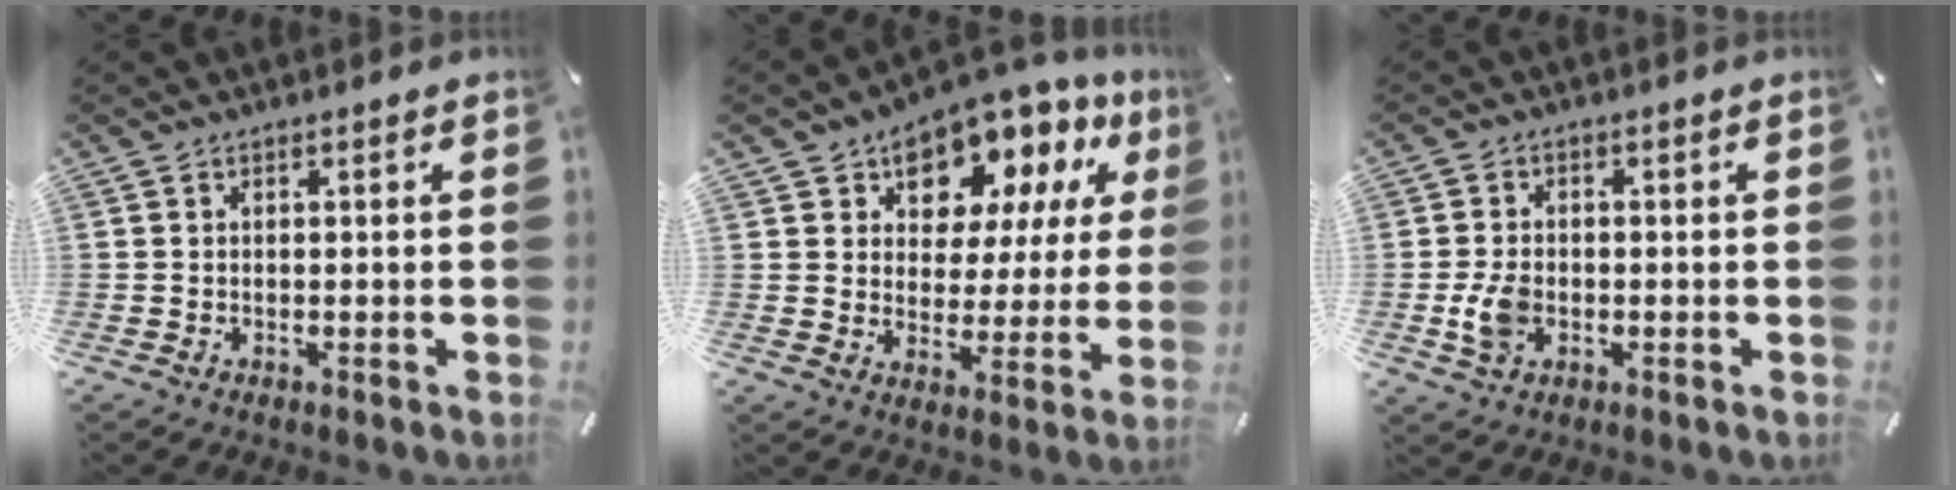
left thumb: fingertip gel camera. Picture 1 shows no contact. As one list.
[{"total": 10.6, "force": [8.2, 6.3, 2.5], "torque": [-0.056, -0.071, 0.149]}, {"total": 6.1, "force": [-1.1, 4.4, 4.0], "torque": [-0.086, -0.003, -0.021]}]